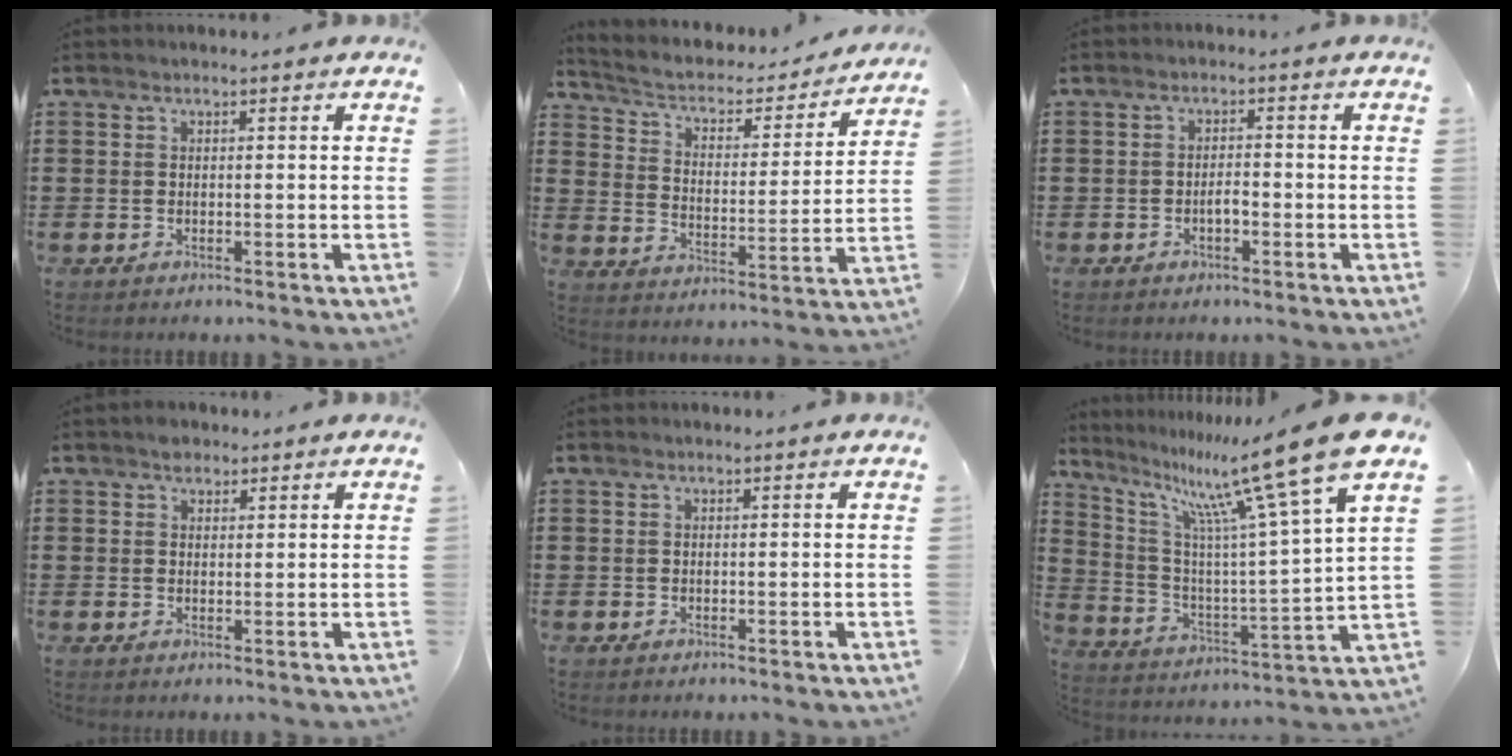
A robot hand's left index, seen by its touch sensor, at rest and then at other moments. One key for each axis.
{"total": 3.3, "fx": 2.6, "fy": 1.6, "fz": 1.4, "tx": -0.046, "ty": -0.021, "tz": 0.034}
{"total": 1.9, "fx": -0.7, "fy": 0.6, "fz": 1.6, "tx": -0.032, "ty": 0.003, "tz": -0.013}
{"total": 1.9, "fx": 1.5, "fy": 1.0, "fz": 0.5, "tx": -0.005, "ty": 0.000, "tz": 0.028}
{"total": 0.0}
{"total": 17.0, "fx": 11.9, "fy": 1.1, "fz": 12.1, "tx": -0.235, "ty": -0.073, "tz": 0.184}